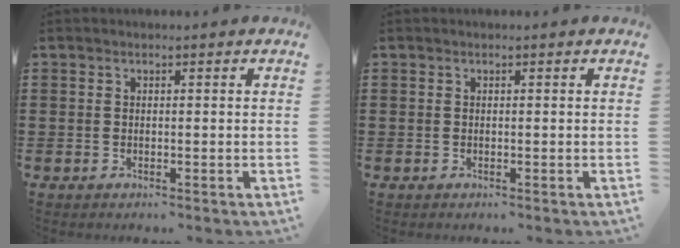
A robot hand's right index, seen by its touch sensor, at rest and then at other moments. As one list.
[{"total": 0.0}]